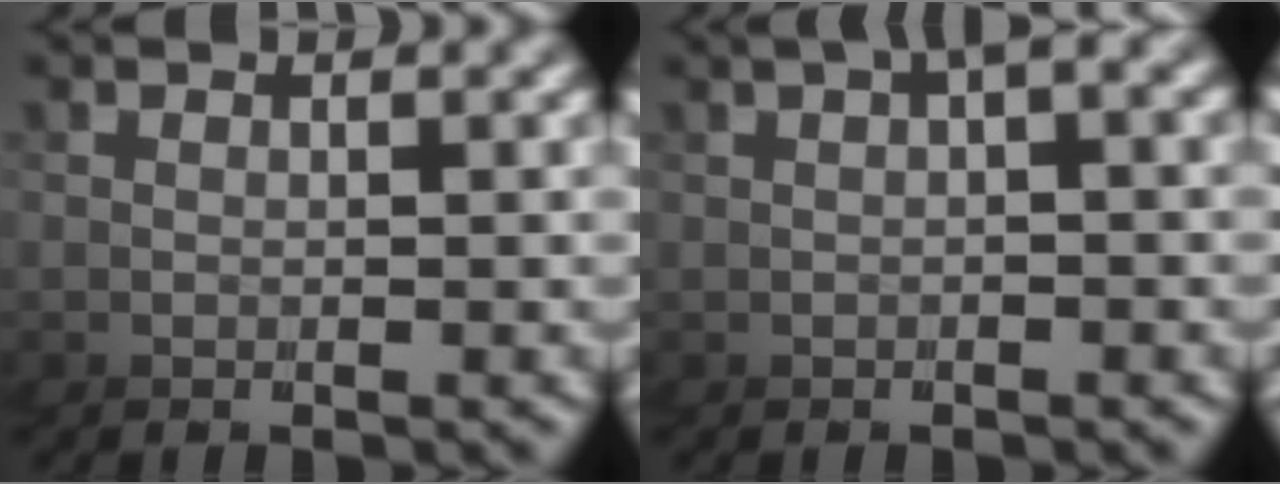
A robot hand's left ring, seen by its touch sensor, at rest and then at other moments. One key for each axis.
{"total": 1.1, "fx": -0.2, "fy": -0.7, "fz": 0.8, "tx": -0.030, "ty": 0.009, "tz": -0.003}